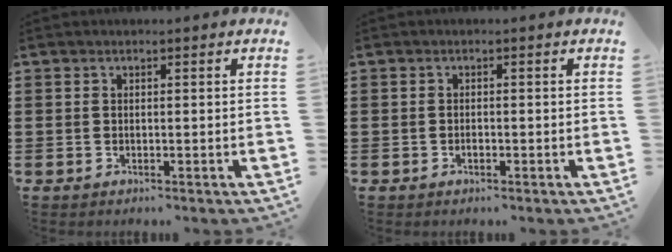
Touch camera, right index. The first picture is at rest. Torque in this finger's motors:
{"motor_torque": [1.13, 1.01, 0.03, 0.00]}